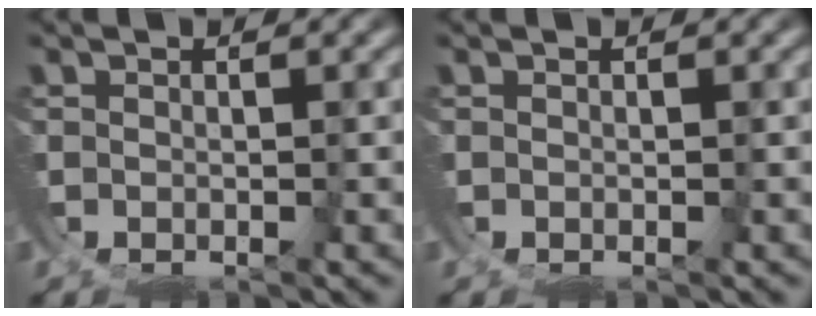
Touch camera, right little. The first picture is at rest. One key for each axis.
{"total": 0.0}